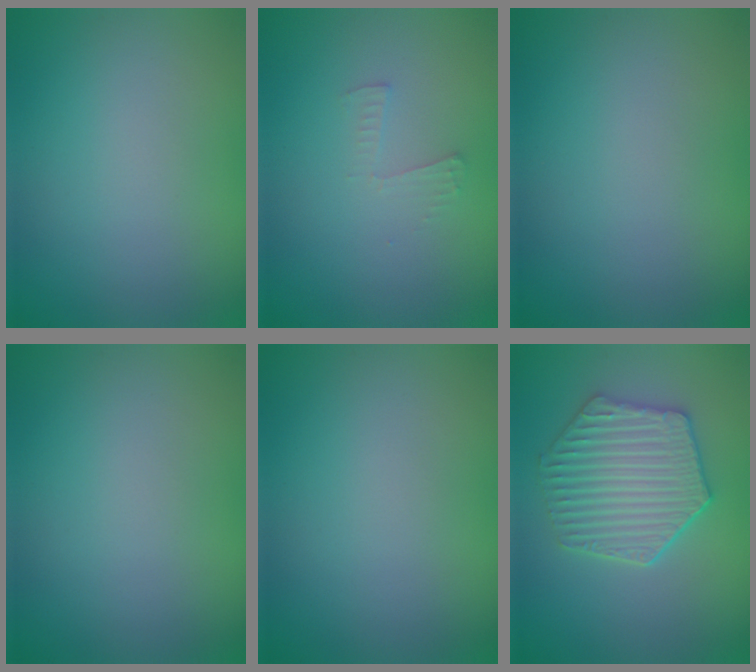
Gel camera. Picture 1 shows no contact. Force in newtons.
{"total": 1.0, "press": 1.0, "slide": 0.0}
{"total": 0.0}
{"total": 0.0}
{"total": 0.0}
{"total": 5.6, "press": 4.7, "slide": 3.0}